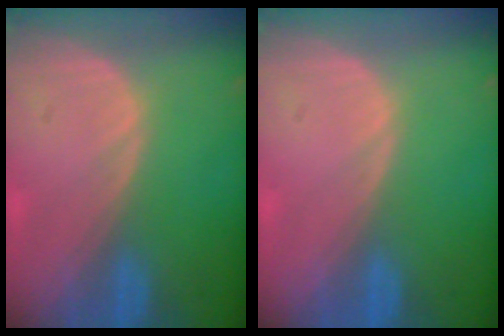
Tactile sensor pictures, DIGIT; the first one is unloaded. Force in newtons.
{"total": 0.0}